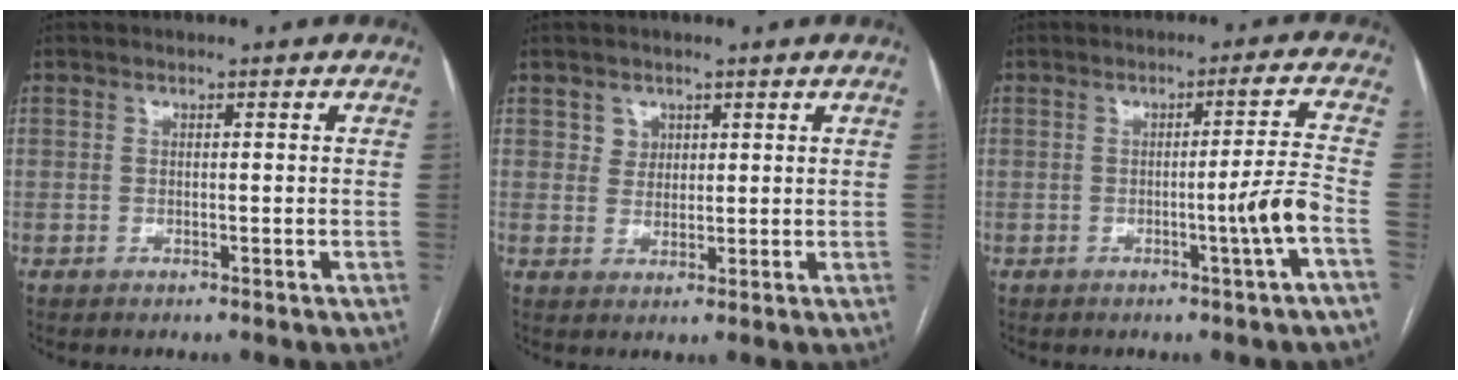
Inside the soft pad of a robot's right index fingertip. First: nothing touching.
{"total": 2.5, "force": [1.3, 2.1, 0.4], "torque": [0.000, 0.000, 0.020]}
{"total": 6.2, "force": [-2.0, -1.9, 5.5], "torque": [-0.075, -0.004, -0.031]}